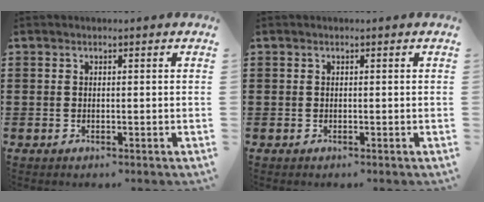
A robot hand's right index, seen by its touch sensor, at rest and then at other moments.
{"total": 0.0}